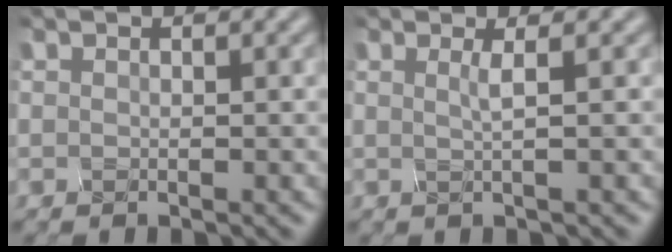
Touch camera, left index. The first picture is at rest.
{"total": 1.1, "force": [0.1, 0.2, 1.1], "torque": [-0.008, 0.002, -0.007]}